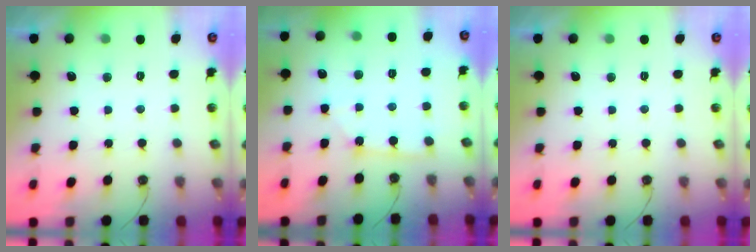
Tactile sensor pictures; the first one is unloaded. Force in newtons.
{"total": 2.5, "press": 2.5, "slide": 0.3}
{"total": 0.0}